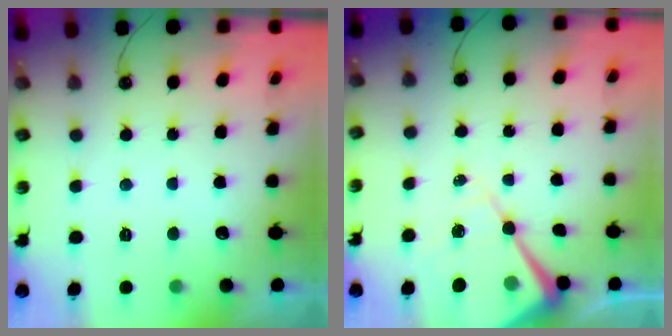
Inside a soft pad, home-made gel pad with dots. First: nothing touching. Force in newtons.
{"total": 13.3, "press": 13.2, "slide": 1.4}